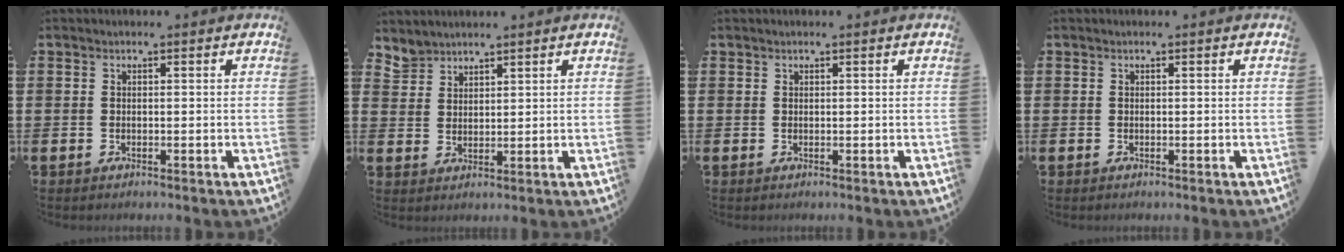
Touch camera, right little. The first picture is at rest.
{"total": 3.3, "force": [3.2, 0.6, -0.6], "torque": [0.001, -0.010, 0.064]}
{"total": 0.0}
{"total": 0.0}